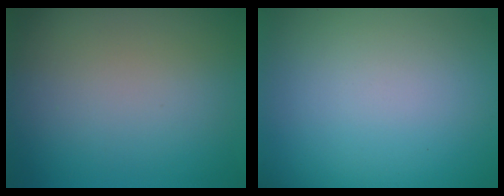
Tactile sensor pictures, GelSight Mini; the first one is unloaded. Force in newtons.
{"total": 0.0}